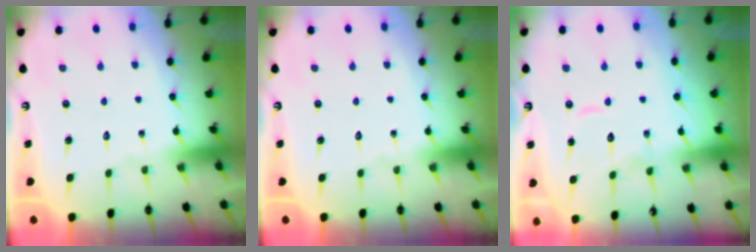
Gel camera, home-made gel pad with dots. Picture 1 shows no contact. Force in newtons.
{"total": 0.0}
{"total": 9.5, "press": 9.4, "slide": 0.7}